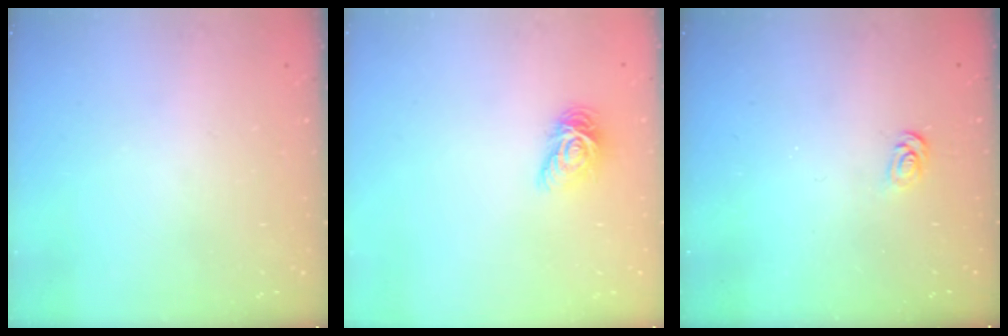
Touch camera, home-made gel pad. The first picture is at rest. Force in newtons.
{"total": 7.1, "press": 7.1, "slide": 0.2}
{"total": 2.5, "press": 2.5, "slide": 0.3}